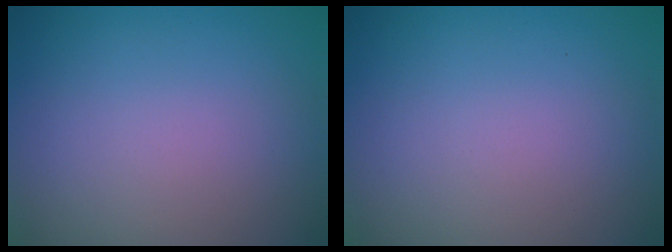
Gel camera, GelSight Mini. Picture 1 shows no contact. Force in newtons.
{"total": 0.0}